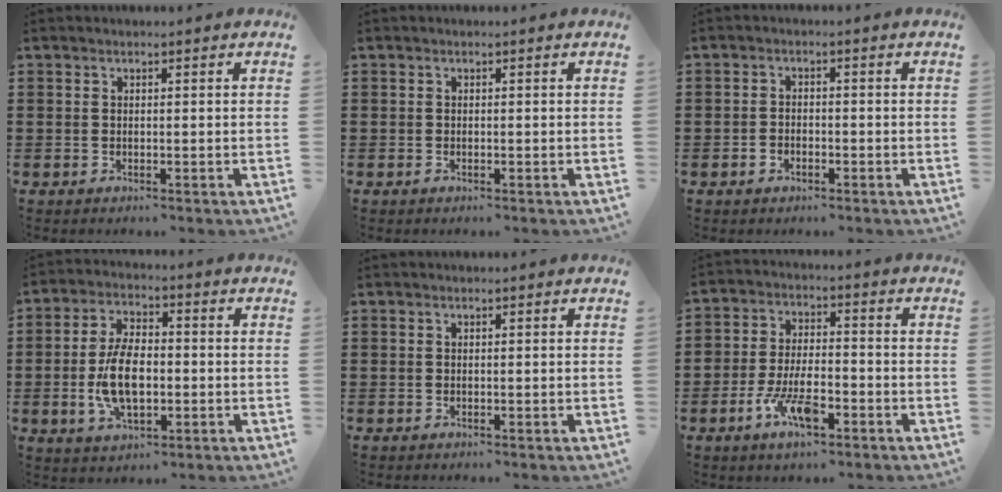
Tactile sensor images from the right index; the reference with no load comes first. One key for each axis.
{"total": 0.0}
{"total": 1.4, "fx": -0.9, "fy": 0.9, "fz": 0.5, "tx": -0.011, "ty": -0.001, "tz": -0.019}
{"total": 8.9, "fx": -1.4, "fy": 4.6, "fz": 7.5, "tx": -0.164, "ty": 0.001, "tz": -0.029}
{"total": 0.0}
{"total": 7.3, "fx": -3.9, "fy": 3.0, "fz": 5.4, "tx": -0.118, "ty": 0.004, "tz": -0.074}